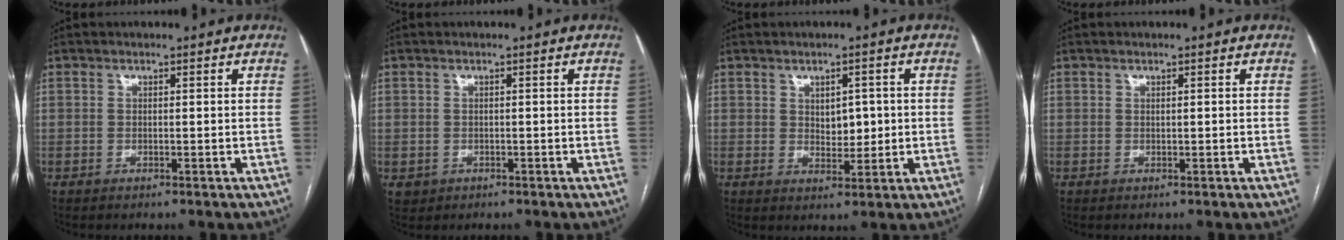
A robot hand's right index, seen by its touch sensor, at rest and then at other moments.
{"total": 1.6, "force": [-0.3, 1.6, 0.3], "torque": [-0.001, 0.003, 0.004]}
{"total": 3.9, "force": [0.5, 2.3, 3.1], "torque": [-0.040, -0.001, 0.013]}
{"total": 0.0}